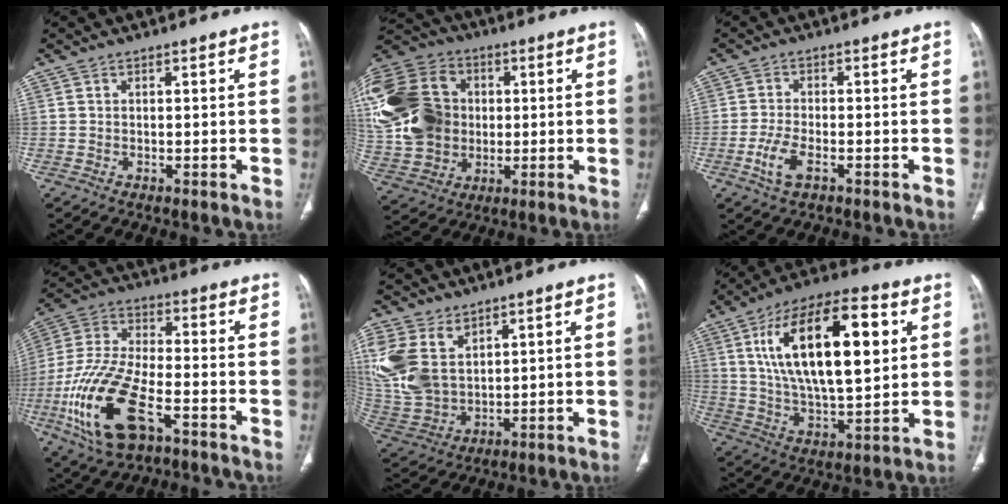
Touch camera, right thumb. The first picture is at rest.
{"total": 28.6, "force": [3.2, 23.0, 16.8], "torque": [-0.399, 0.044, 0.073]}
{"total": 5.1, "force": [-2.3, 2.4, 4.0], "torque": [-0.089, 0.007, -0.041]}
{"total": 19.9, "force": [-8.3, 9.1, 15.7], "torque": [-0.331, 0.023, -0.148]}
{"total": 17.5, "force": [7.0, 12.0, 10.7], "torque": [-0.251, -0.014, 0.156]}
{"total": 24.7, "force": [6.7, 10.4, 21.4], "torque": [-0.354, -0.007, 0.112]}